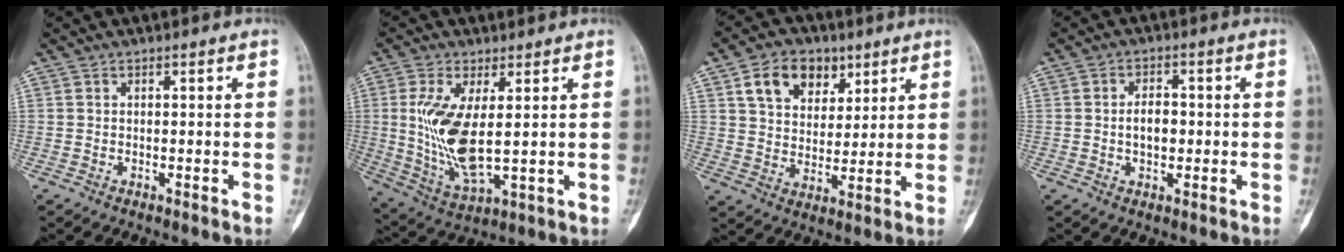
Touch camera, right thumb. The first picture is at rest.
{"total": 12.7, "force": [1.5, 5.0, 11.6], "torque": [-0.241, -0.021, 0.043]}
{"total": 11.5, "force": [5.6, 8.0, 6.1], "torque": [-0.069, -0.018, 0.099]}
{"total": 4.7, "force": [-0.2, 2.9, 3.7], "torque": [-0.053, 0.008, -0.004]}